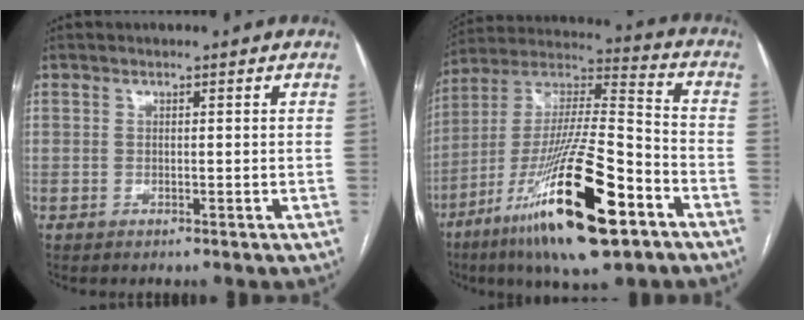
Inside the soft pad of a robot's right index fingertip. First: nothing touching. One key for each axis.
{"total": 24.2, "fx": -11.8, "fy": 3.9, "fz": 20.8, "tx": -0.387, "ty": -0.038, "tz": -0.202}